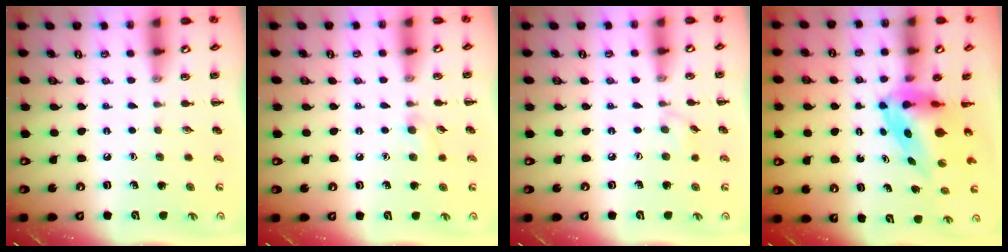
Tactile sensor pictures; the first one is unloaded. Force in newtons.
{"total": 4.4, "press": 3.9, "slide": 1.9}
{"total": 3.4, "press": 3.3, "slide": 0.9}
{"total": 5.8, "press": 5.6, "slide": 1.5}